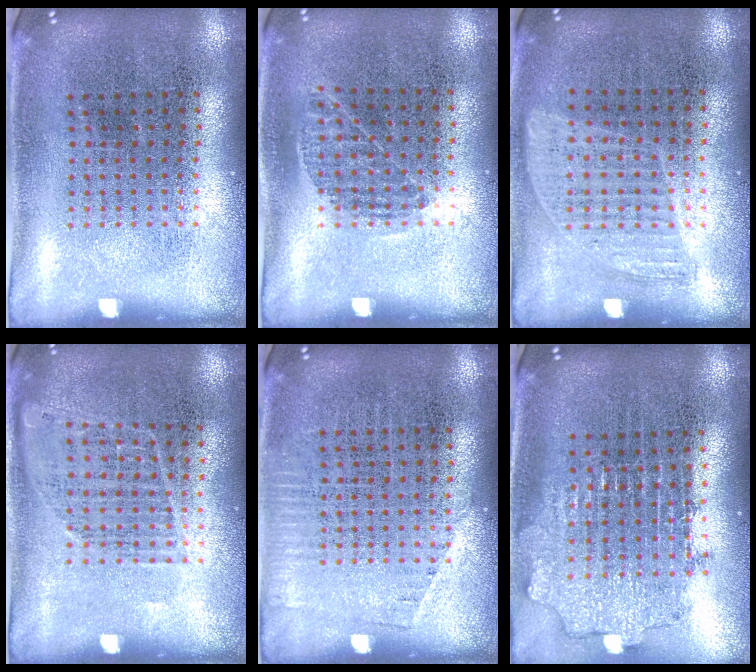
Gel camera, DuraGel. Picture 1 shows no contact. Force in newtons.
{"total": 0.8, "press": 0.6, "slide": 0.5}
{"total": 0.9, "press": 0.8, "slide": 0.4}
{"total": 0.9, "press": 0.9, "slide": 0.3}
{"total": 0.9, "press": 0.8, "slide": 0.2}
{"total": 2.0, "press": 1.5, "slide": 1.3}